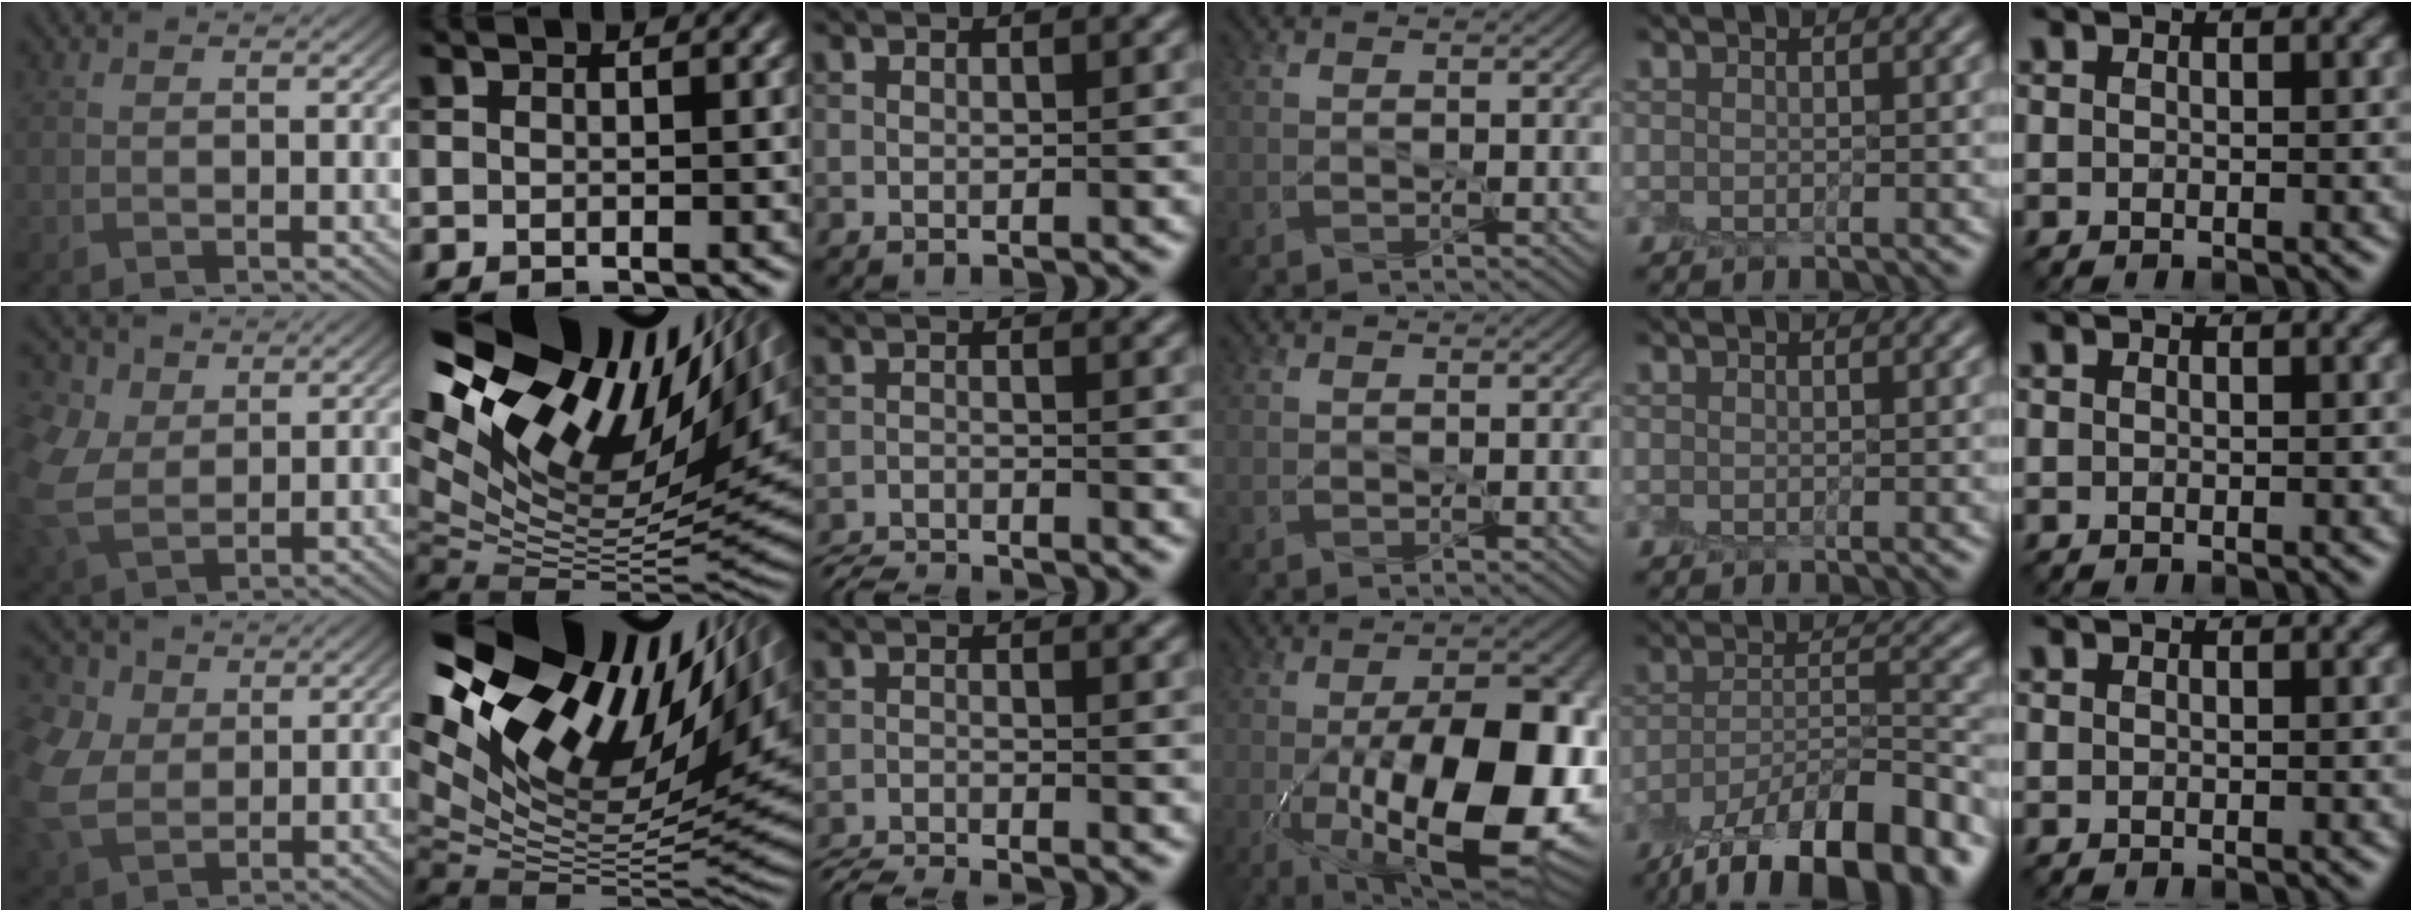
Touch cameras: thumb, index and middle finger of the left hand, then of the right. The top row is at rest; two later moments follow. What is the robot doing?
{"motion": "peel", "object": "postage stamp"}